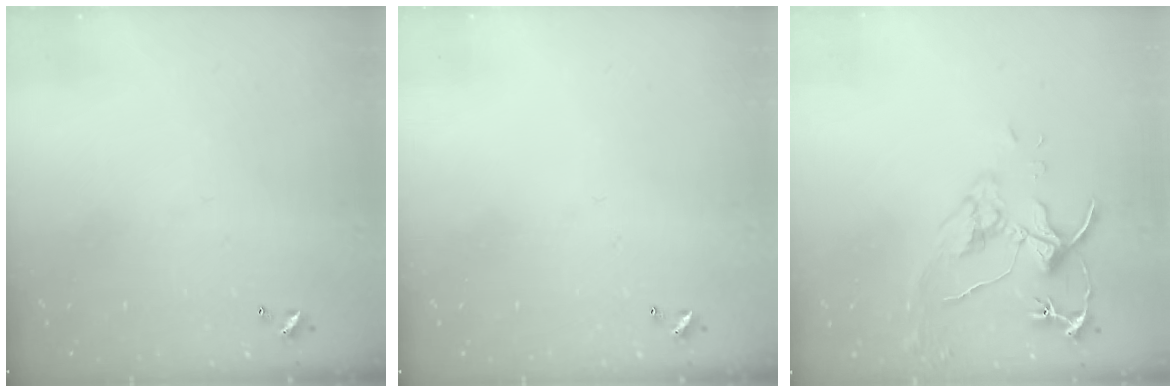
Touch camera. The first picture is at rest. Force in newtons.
{"total": 0.0}
{"total": 5.6, "press": 5.6, "slide": 0.6}